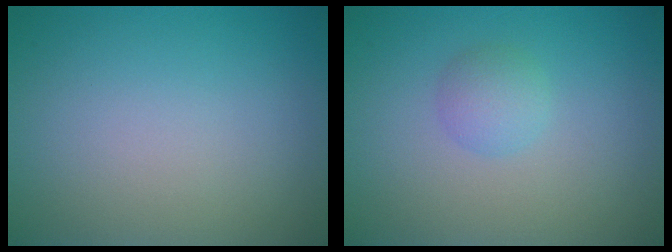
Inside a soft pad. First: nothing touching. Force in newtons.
{"total": 1.8, "press": 1.8, "slide": 0.2}